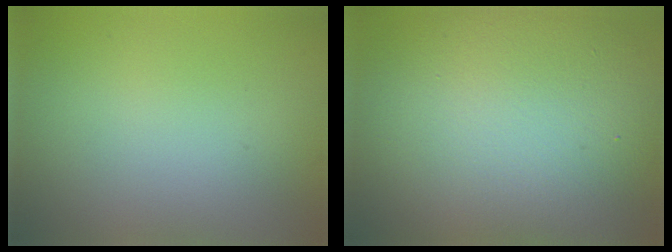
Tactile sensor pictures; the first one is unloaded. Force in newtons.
{"total": 15.2, "press": 15.1, "slide": 1.1}